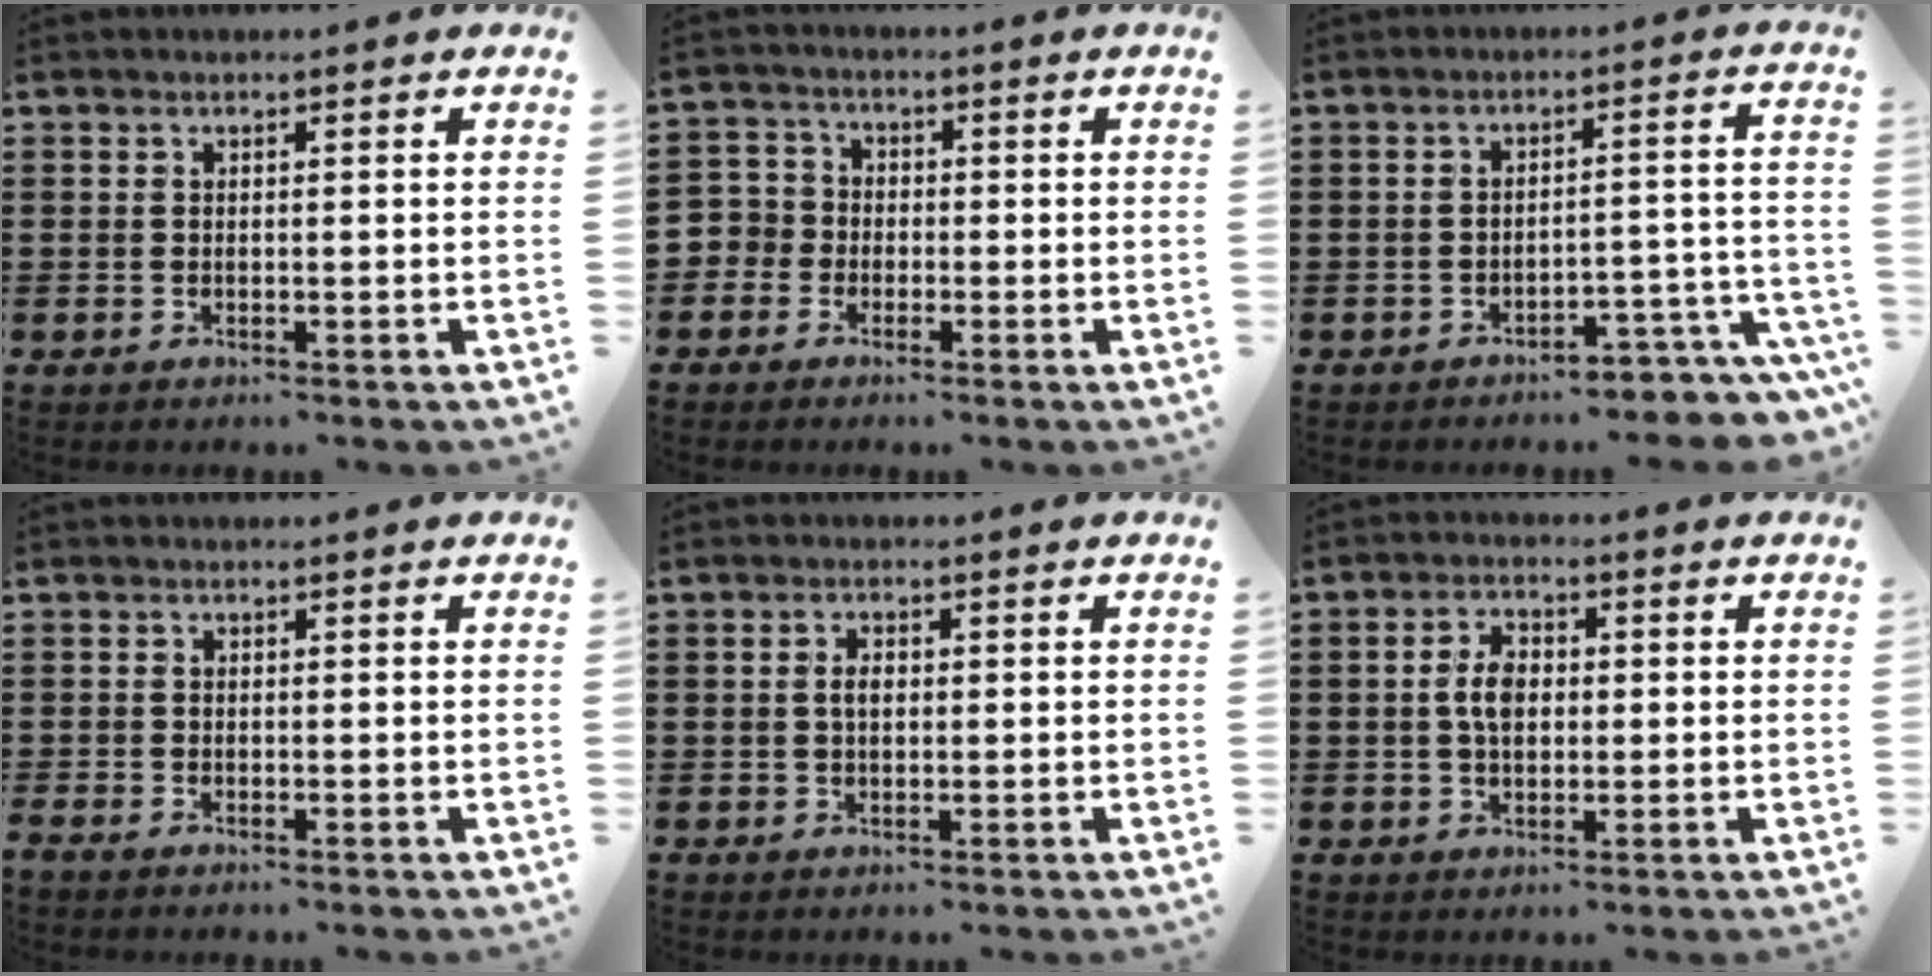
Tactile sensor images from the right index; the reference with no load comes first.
{"total": 3.7, "force": [-2.0, 3.1, 0.3], "torque": [-0.036, 0.003, -0.050]}
{"total": 4.3, "force": [-4.1, 0.2, 1.5], "torque": [-0.027, -0.004, -0.081]}
{"total": 0.8, "force": [-0.7, 0.1, 0.1], "torque": [-0.003, -0.004, -0.015]}
{"total": 2.0, "force": [0.0, 1.0, 1.8], "torque": [-0.036, 0.005, -0.001]}
{"total": 4.7, "force": [0.1, 2.8, 3.7], "torque": [-0.084, 0.010, -0.002]}